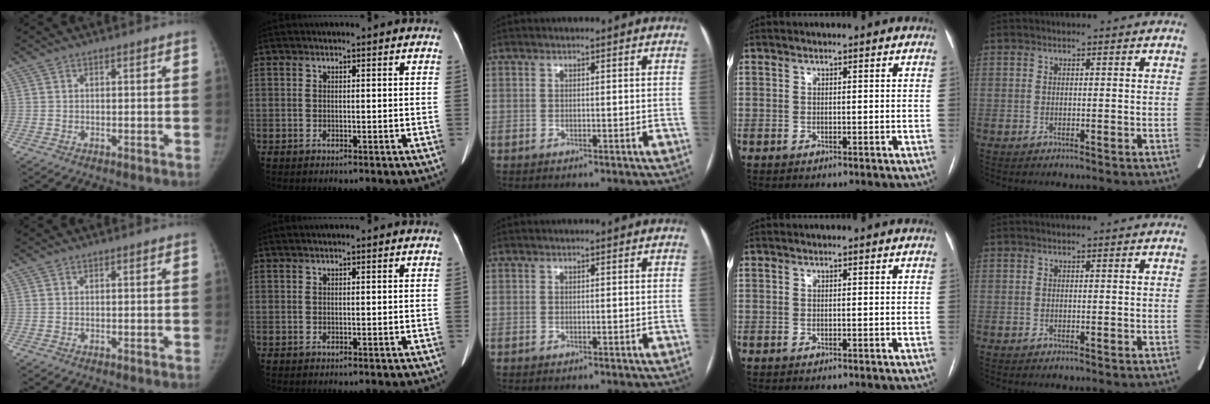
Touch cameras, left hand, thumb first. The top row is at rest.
{"index": {"total": 0.5, "force": [0.5, 0.0, 0.2], "torque": [-0.008, 0.007, 0.012]}}